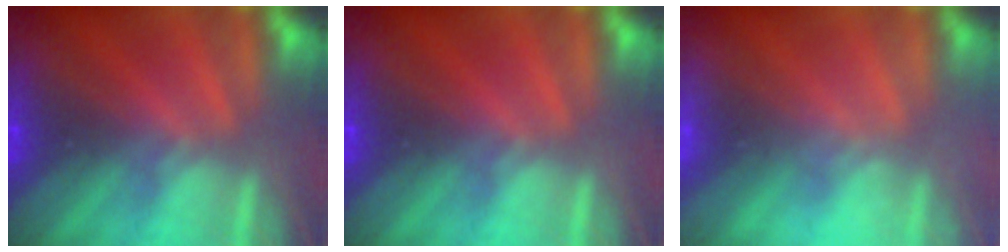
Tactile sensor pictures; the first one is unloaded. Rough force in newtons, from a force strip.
{"total": 0.0}
{"total": 2.1}